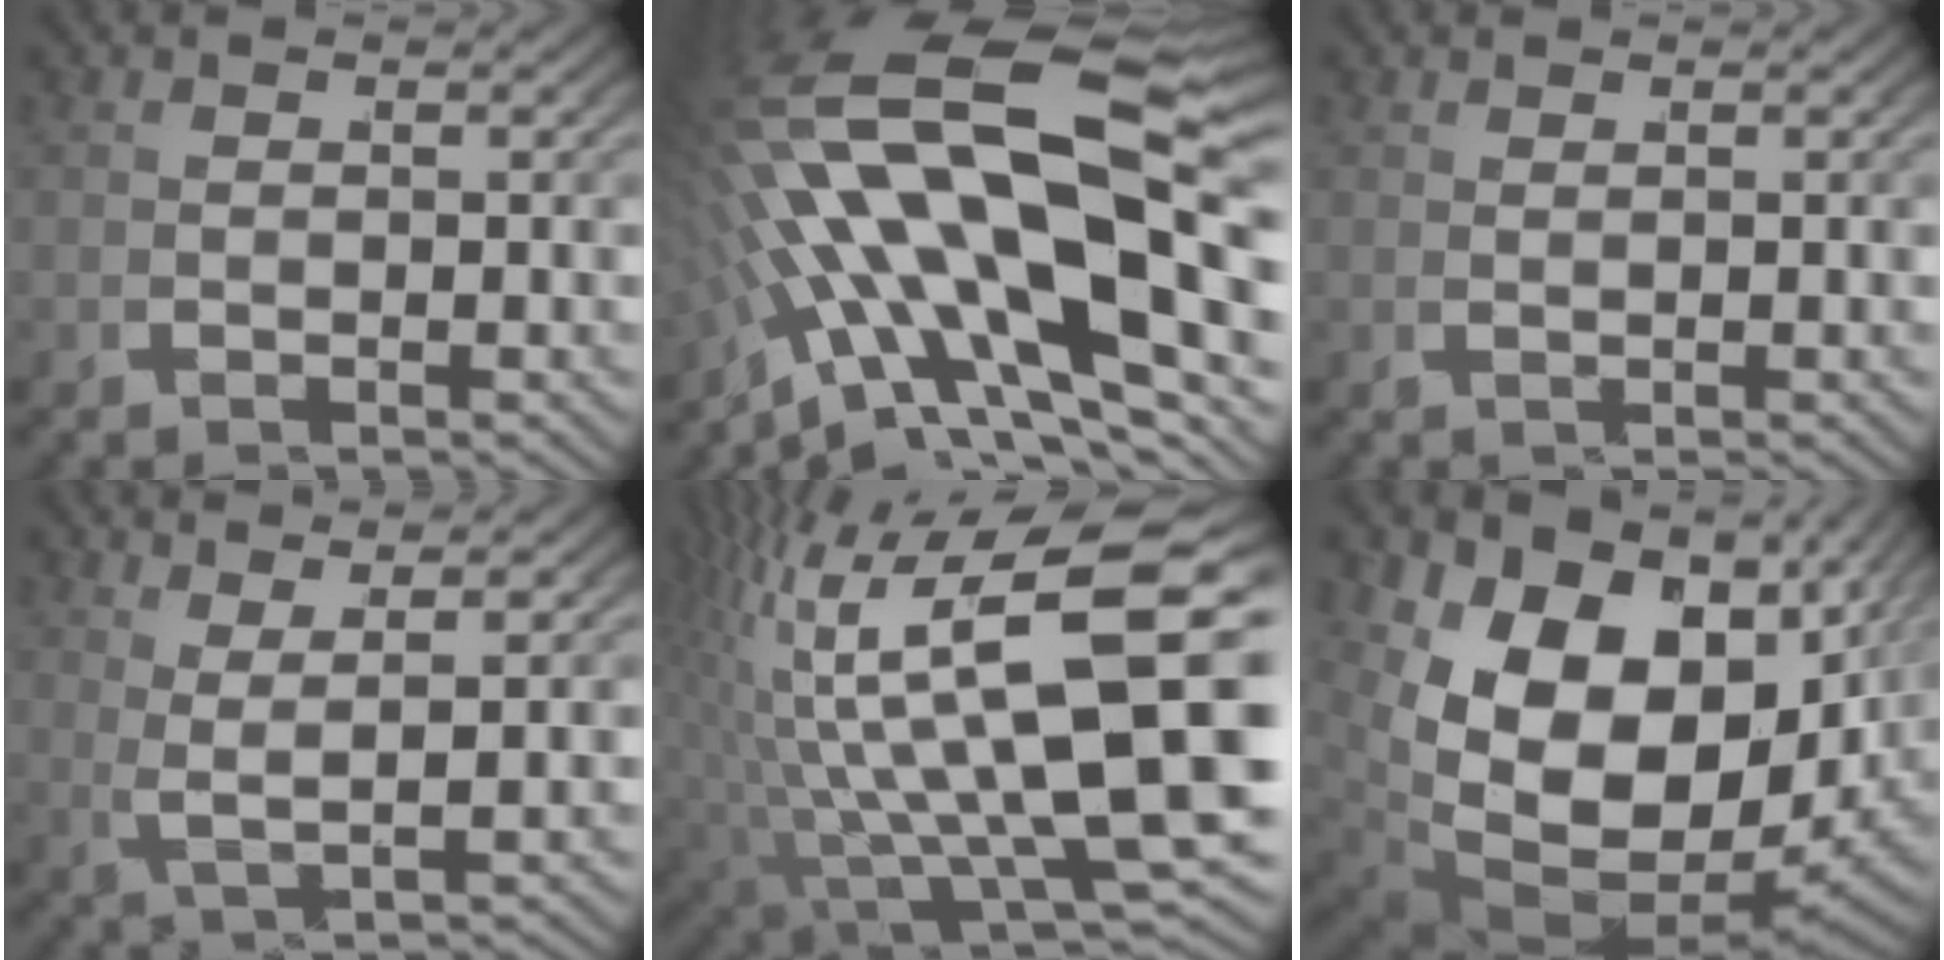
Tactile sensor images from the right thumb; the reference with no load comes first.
{"total": 17.0, "force": [0.6, 8.7, 14.6], "torque": [-0.283, -0.023, 0.008]}
{"total": 1.2, "force": [0.7, -1.0, -0.4], "torque": [0.012, 0.011, 0.007]}
{"total": 3.9, "force": [2.7, 0.1, 2.9], "torque": [-0.051, 0.014, 0.039]}
{"total": 20.2, "force": [1.0, 10.6, 17.1], "torque": [-0.291, -0.033, 0.033]}
{"total": 21.3, "force": [0.2, 13.9, 16.1], "torque": [-0.317, -0.043, 0.021]}